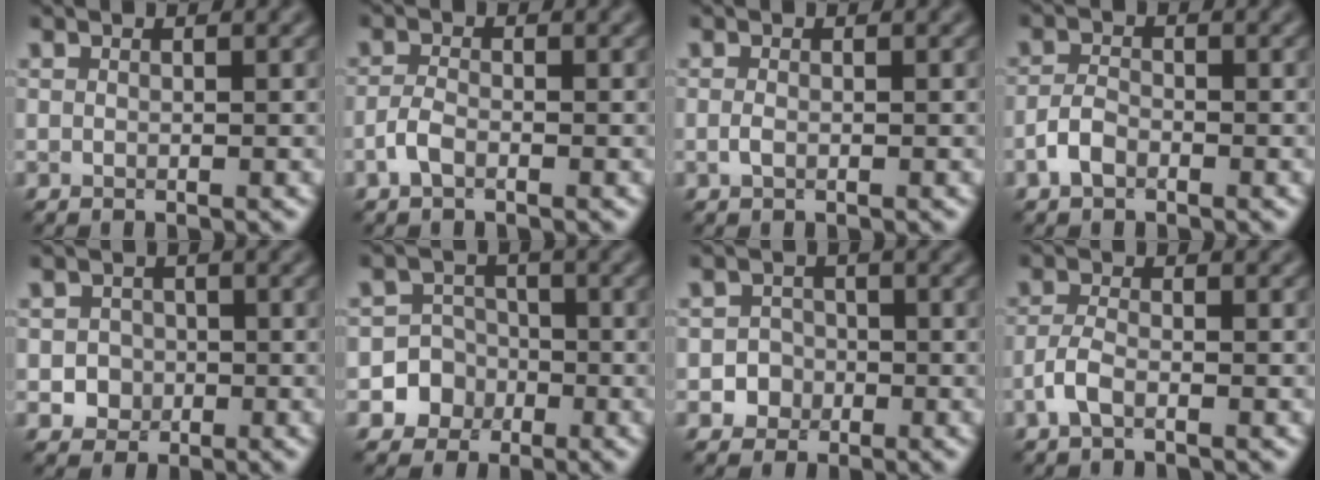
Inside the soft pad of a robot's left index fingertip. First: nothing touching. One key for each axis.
{"total": 1.6, "fx": -0.9, "fy": 0.7, "fz": 1.1, "tx": -0.025, "ty": 0.002, "tz": -0.023}
{"total": 0.7, "fx": -0.2, "fy": 0.3, "fz": 0.6, "tx": -0.015, "ty": -0.001, "tz": -0.006}
{"total": 2.0, "fx": -1.2, "fy": 1.0, "fz": 1.2, "tx": -0.023, "ty": 0.005, "tz": -0.027}
{"total": 2.1, "fx": -0.4, "fy": 2.0, "fz": 0.5, "tx": 0.008, "ty": -0.004, "tz": -0.010}
{"total": 5.0, "fx": -2.0, "fy": 4.5, "fz": 0.3, "tx": 0.027, "ty": 0.003, "tz": -0.053}
{"total": 2.5, "fx": -0.8, "fy": 2.3, "fz": 0.3, "tx": 0.023, "ty": 0.004, "tz": -0.023}
{"total": 1.9, "fx": -1.0, "fy": 0.7, "fz": 1.5, "tx": -0.033, "ty": 0.003, "tz": -0.026}